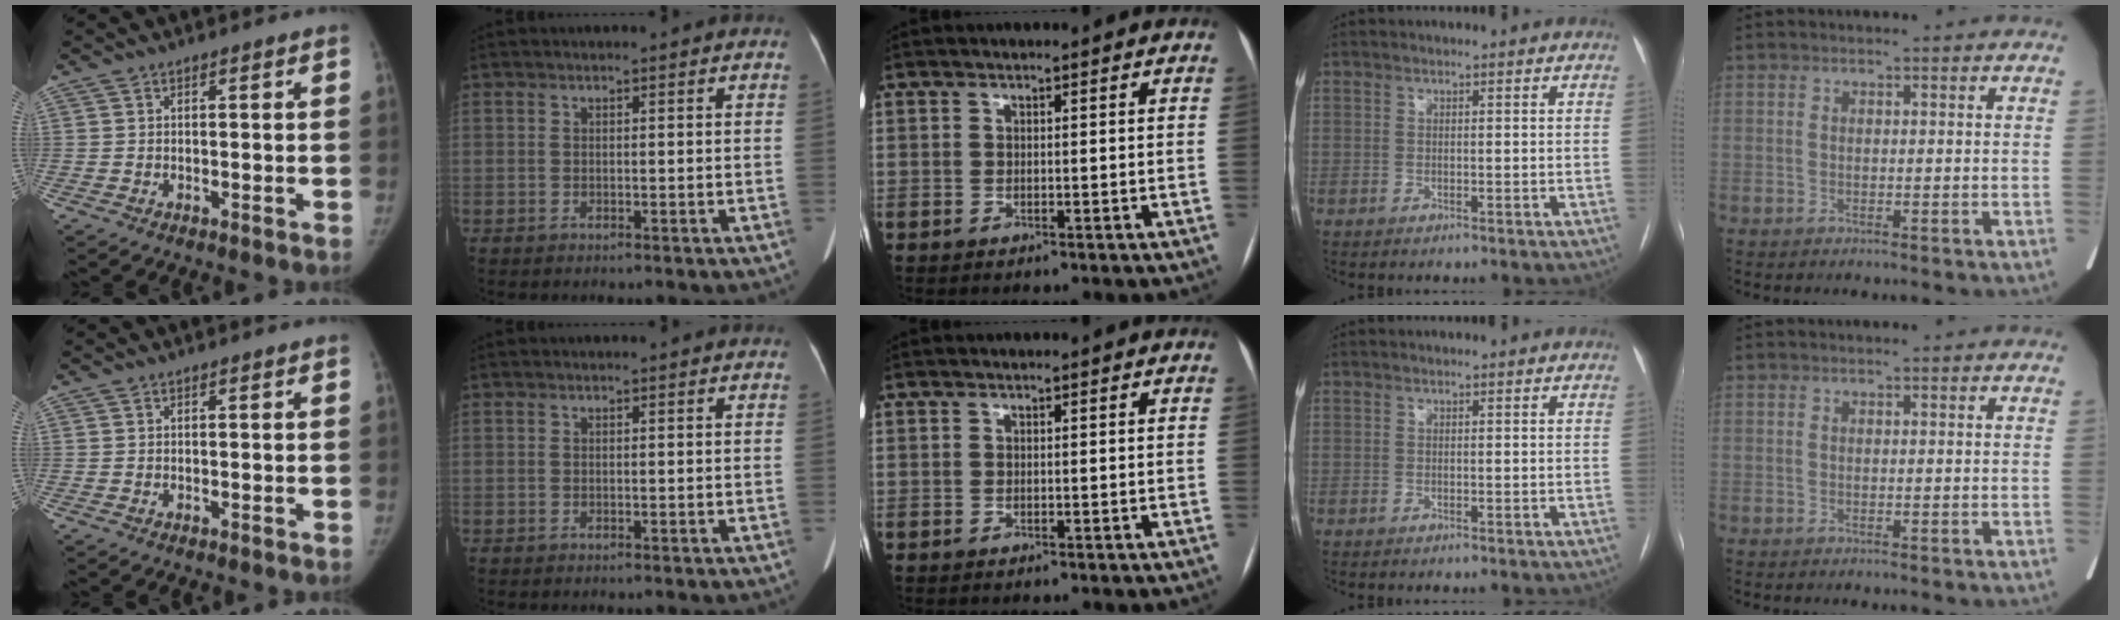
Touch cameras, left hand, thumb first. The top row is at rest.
{}